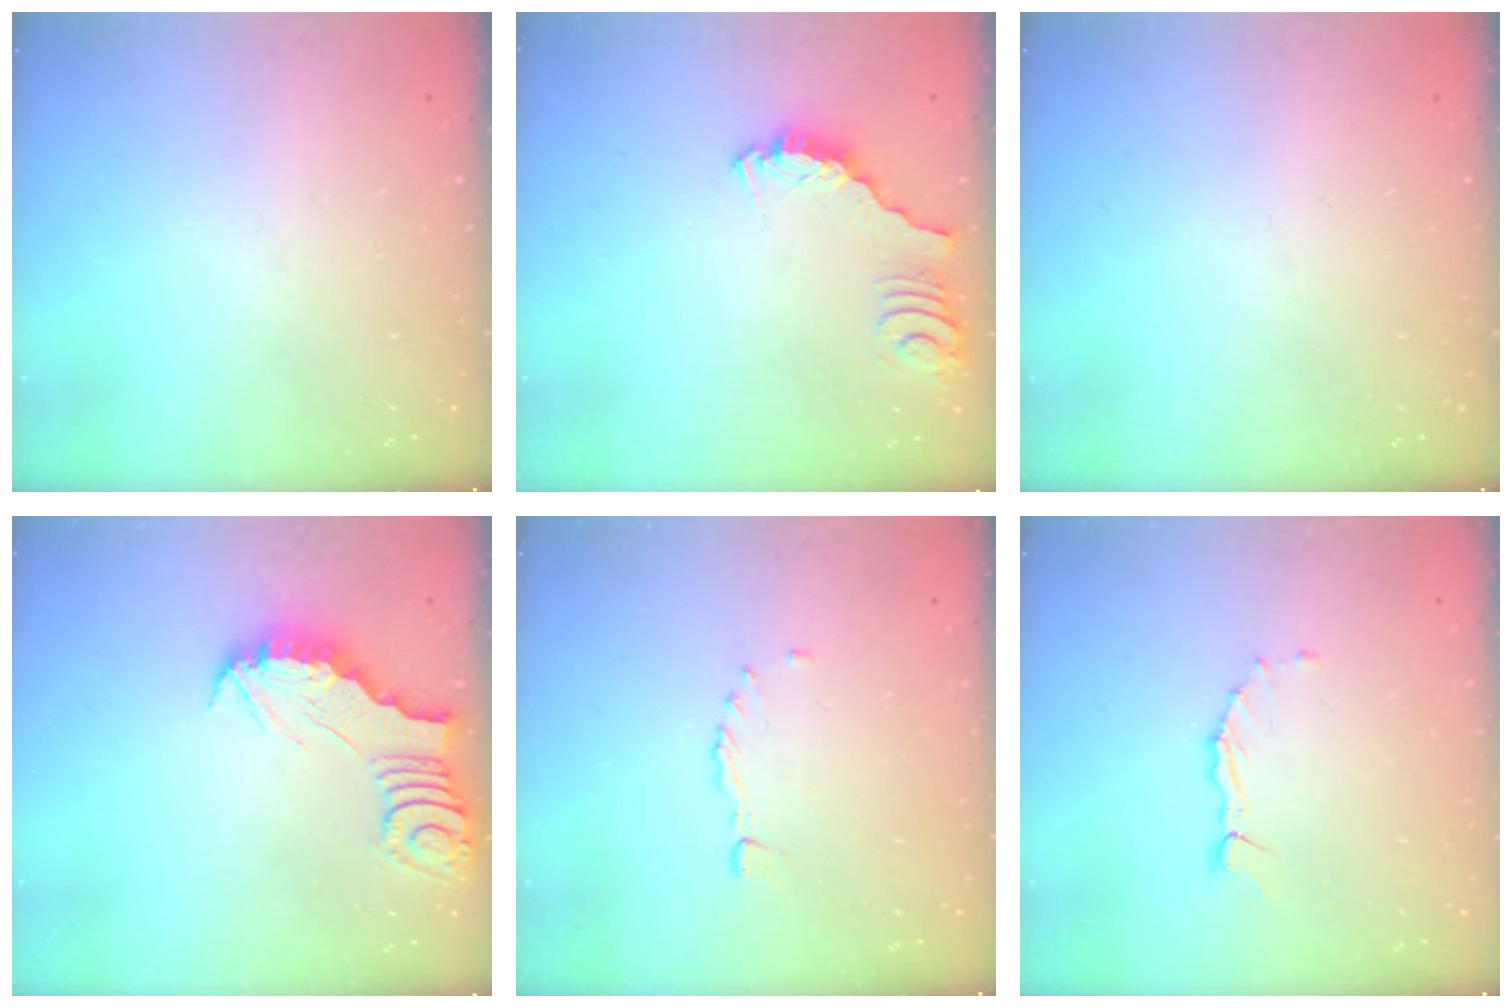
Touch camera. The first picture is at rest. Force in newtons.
{"total": 2.7, "press": 2.7, "slide": 0.1}
{"total": 0.0}
{"total": 3.3, "press": 3.3, "slide": 0.3}
{"total": 1.1, "press": 0.9, "slide": 0.7}
{"total": 1.6, "press": 1.5, "slide": 0.2}